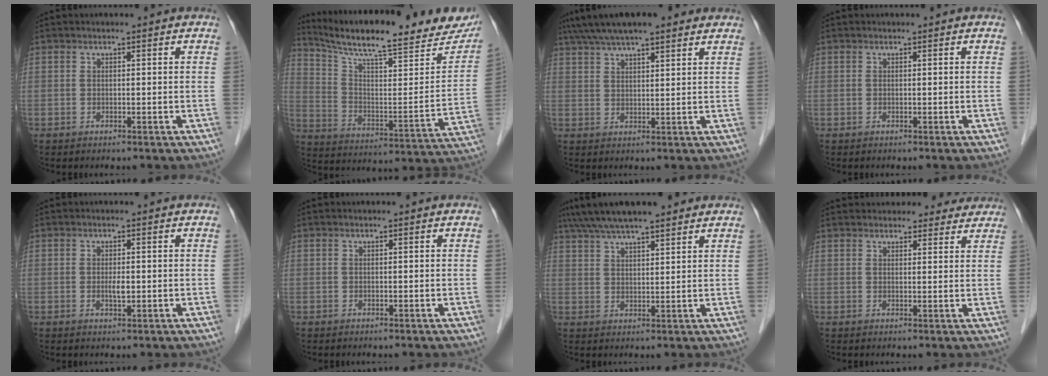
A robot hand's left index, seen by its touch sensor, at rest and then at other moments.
{"total": 24.8, "force": [21.1, 4.0, 12.4], "torque": [-0.199, -0.033, 0.298]}
{"total": 12.3, "force": [9.4, 2.7, 7.3], "torque": [-0.128, 0.048, 0.148]}
{"total": 0.0}
{"total": 1.6, "force": [-0.1, 0.5, 1.5], "torque": [-0.029, -0.001, -0.001]}
{"total": 0.0}
{"total": 11.0, "force": [9.0, 1.8, 5.9], "torque": [-0.101, 0.041, 0.144]}
{"total": 13.4, "force": [12.3, 4.2, 3.2], "torque": [-0.019, 0.031, 0.148]}